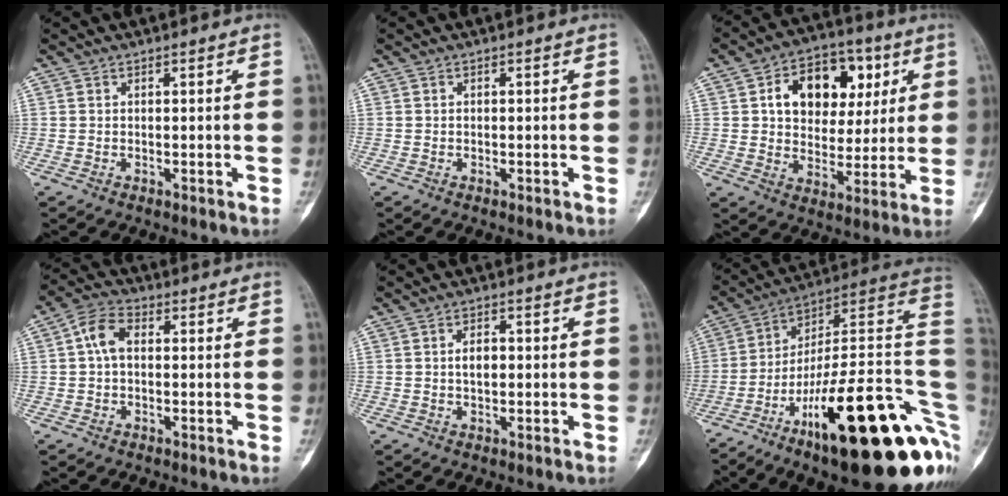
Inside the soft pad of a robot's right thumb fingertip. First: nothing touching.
{"total": 0.0}
{"total": 16.4, "force": [5.1, 11.4, 10.6], "torque": [-0.117, 0.003, 0.081]}
{"total": 5.9, "force": [0.7, 3.7, 4.6], "torque": [-0.085, 0.019, 0.004]}
{"total": 3.3, "force": [0.2, 1.9, 2.7], "torque": [-0.042, 0.005, 0.001]}
{"total": 31.9, "force": [-10.2, 9.6, 28.7], "torque": [-0.305, 0.090, -0.152]}